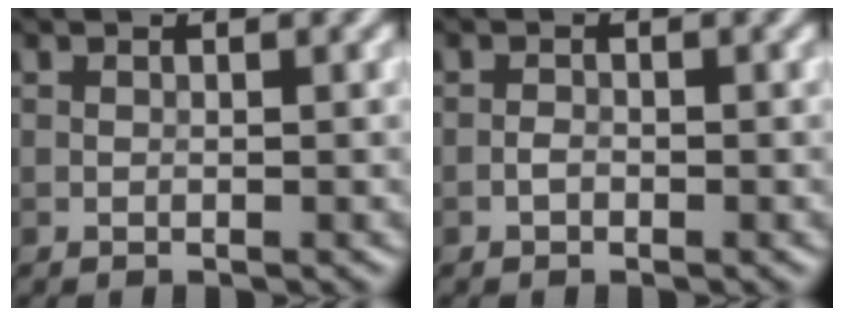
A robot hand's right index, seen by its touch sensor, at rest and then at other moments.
{"total": 0.7, "force": [-0.4, 0.5, 0.4], "torque": [-0.007, 0.000, -0.009]}